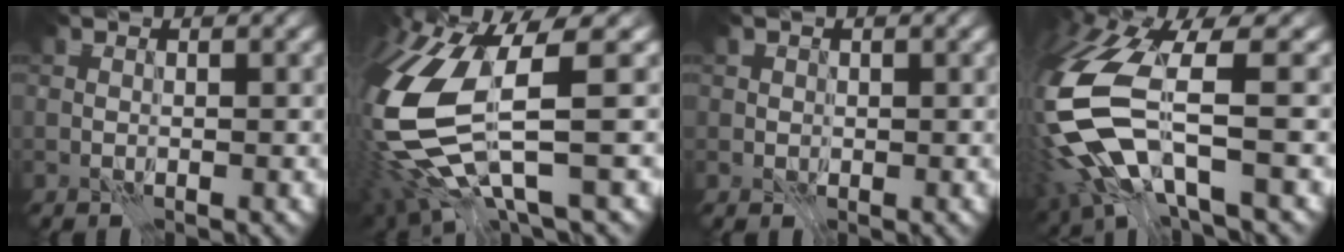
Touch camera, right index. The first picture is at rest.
{"total": 12.1, "force": [-0.9, 4.4, 11.2], "torque": [-0.259, -0.035, -0.009]}
{"total": 0.9, "force": [0.2, 0.9, 0.1], "torque": [0.004, -0.001, 0.001]}
{"total": 11.5, "force": [-2.8, 4.8, 10.1], "torque": [-0.241, -0.023, -0.056]}